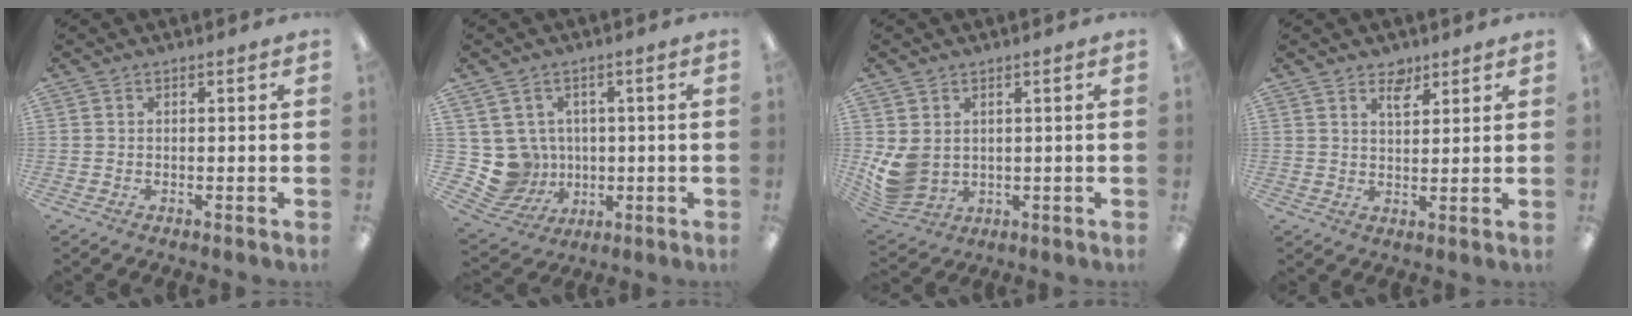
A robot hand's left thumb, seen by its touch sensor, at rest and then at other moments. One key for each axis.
{"total": 8.7, "fx": 0.5, "fy": 8.5, "fz": 1.7, "tx": -0.071, "ty": -0.005, "tz": 0.020}
{"total": 7.3, "fx": 1.3, "fy": 6.0, "fz": 3.9, "tx": -0.100, "ty": -0.011, "tz": 0.027}
{"total": 4.4, "fx": 3.3, "fy": 2.1, "fz": 2.0, "tx": -0.015, "ty": -0.018, "tz": 0.054}